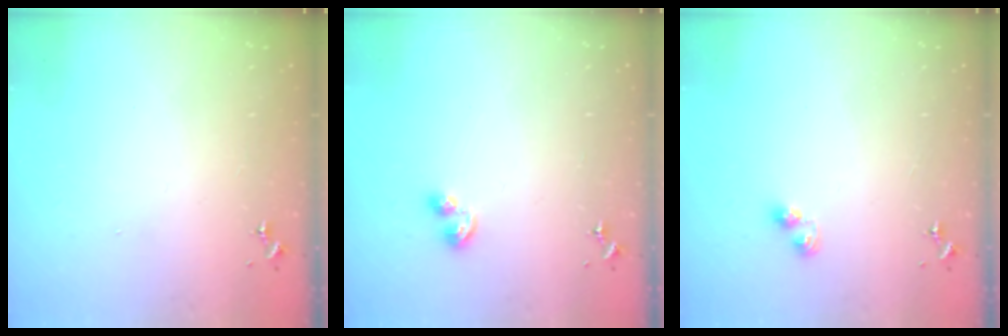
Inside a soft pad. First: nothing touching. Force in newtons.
{"total": 6.6, "press": 6.6, "slide": 0.8}
{"total": 3.5, "press": 3.5, "slide": 0.4}